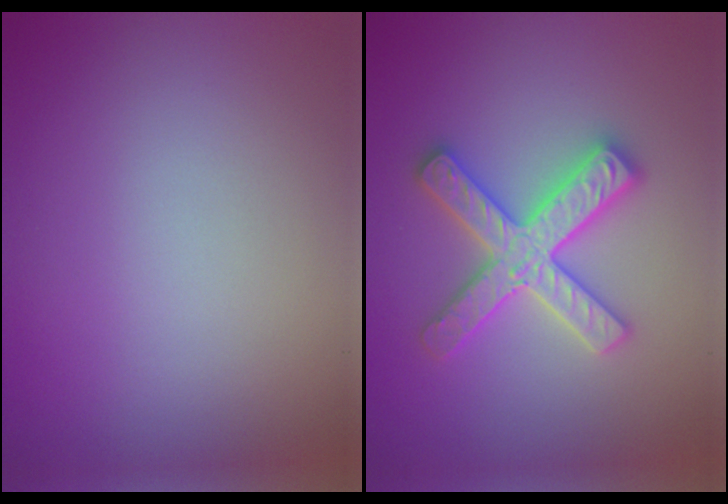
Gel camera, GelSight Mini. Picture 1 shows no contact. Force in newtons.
{"total": 5.1, "press": 5.0, "slide": 0.7}